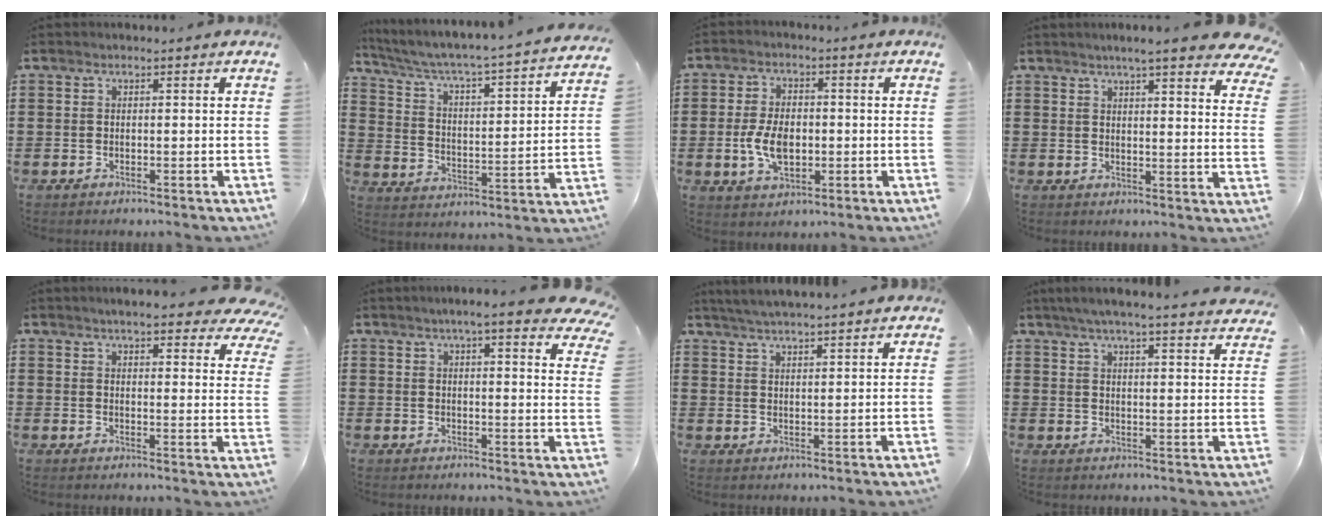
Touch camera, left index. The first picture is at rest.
{"total": 3.2, "force": [2.7, -0.1, 1.7], "torque": [-0.050, -0.039, 0.030]}
{"total": 6.7, "force": [-0.7, 4.0, 5.4], "torque": [-0.111, 0.000, -0.018]}
{"total": 5.6, "force": [4.9, -0.3, 2.7], "torque": [-0.061, -0.017, 0.084]}
{"total": 5.7, "force": [5.1, 0.2, 2.6], "torque": [-0.050, -0.022, 0.087]}
{"total": 6.1, "force": [5.1, -0.1, 3.4], "torque": [-0.065, -0.014, 0.086]}
{"total": 3.7, "force": [3.6, -0.6, 0.6], "torque": [-0.025, -0.016, 0.065]}
{"total": 4.9, "force": [4.6, -0.3, 1.8], "torque": [-0.052, -0.022, 0.079]}